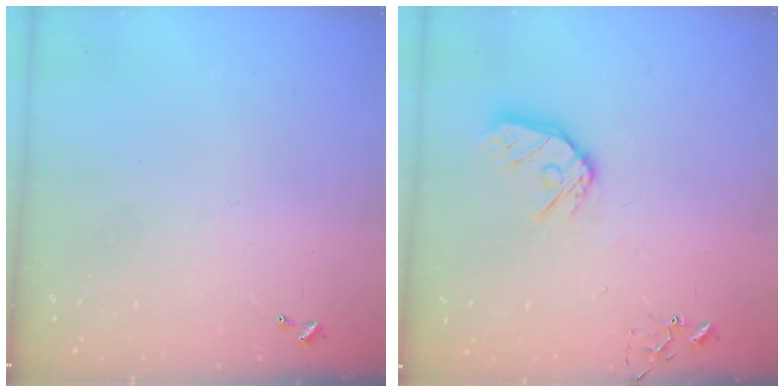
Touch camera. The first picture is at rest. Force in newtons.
{"total": 11.3, "press": 11.2, "slide": 1.3}